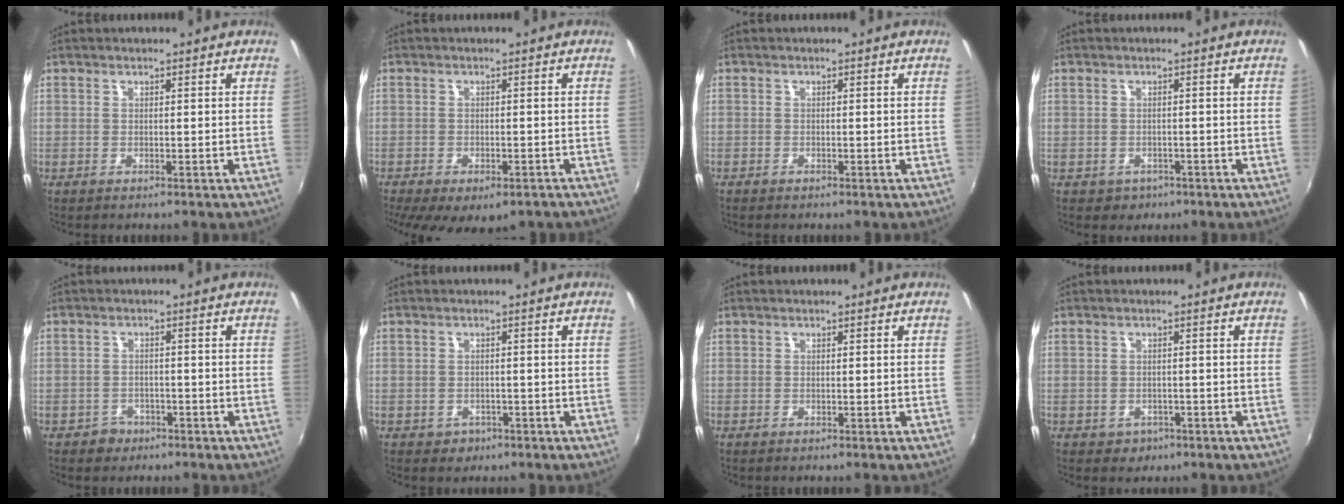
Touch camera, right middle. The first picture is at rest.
{"total": 11.3, "force": [-7.6, 5.0, 6.8], "torque": [-0.143, -0.043, -0.104]}
{"total": 1.0, "force": [-0.9, 0.2, 0.4], "torque": [-0.009, -0.001, -0.015]}
{"total": 2.8, "force": [-1.3, 2.4, 0.7], "torque": [-0.020, -0.004, -0.014]}
{"total": 3.3, "force": [-2.1, 2.5, 0.3], "torque": [-0.016, 0.004, -0.031]}
{"total": 2.7, "force": [-1.2, 2.3, 0.7], "torque": [-0.018, -0.002, -0.014]}
{"total": 0.0}
{"total": 2.8, "force": [-1.2, 2.4, 0.8], "torque": [-0.020, -0.002, -0.014]}